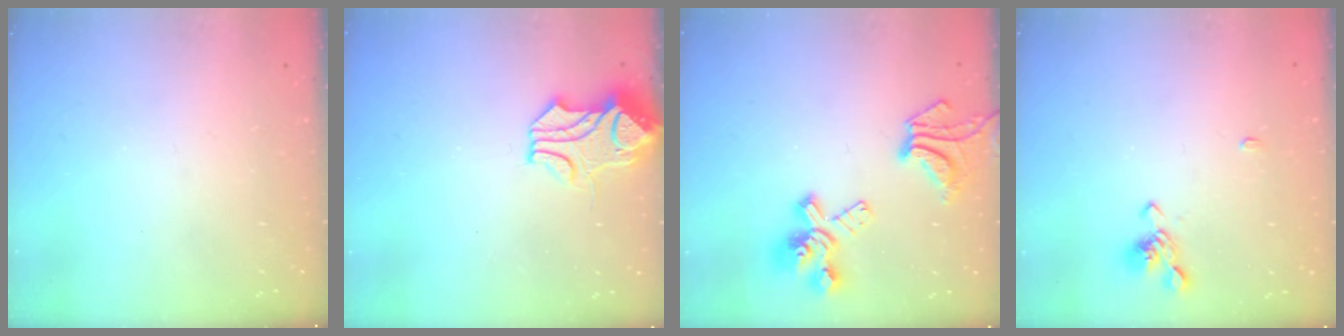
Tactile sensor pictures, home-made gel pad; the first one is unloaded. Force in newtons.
{"total": 1.6, "press": 0.9, "slide": 1.3}
{"total": 8.7, "press": 8.3, "slide": 2.6}
{"total": 1.1, "press": 0.7, "slide": 0.9}